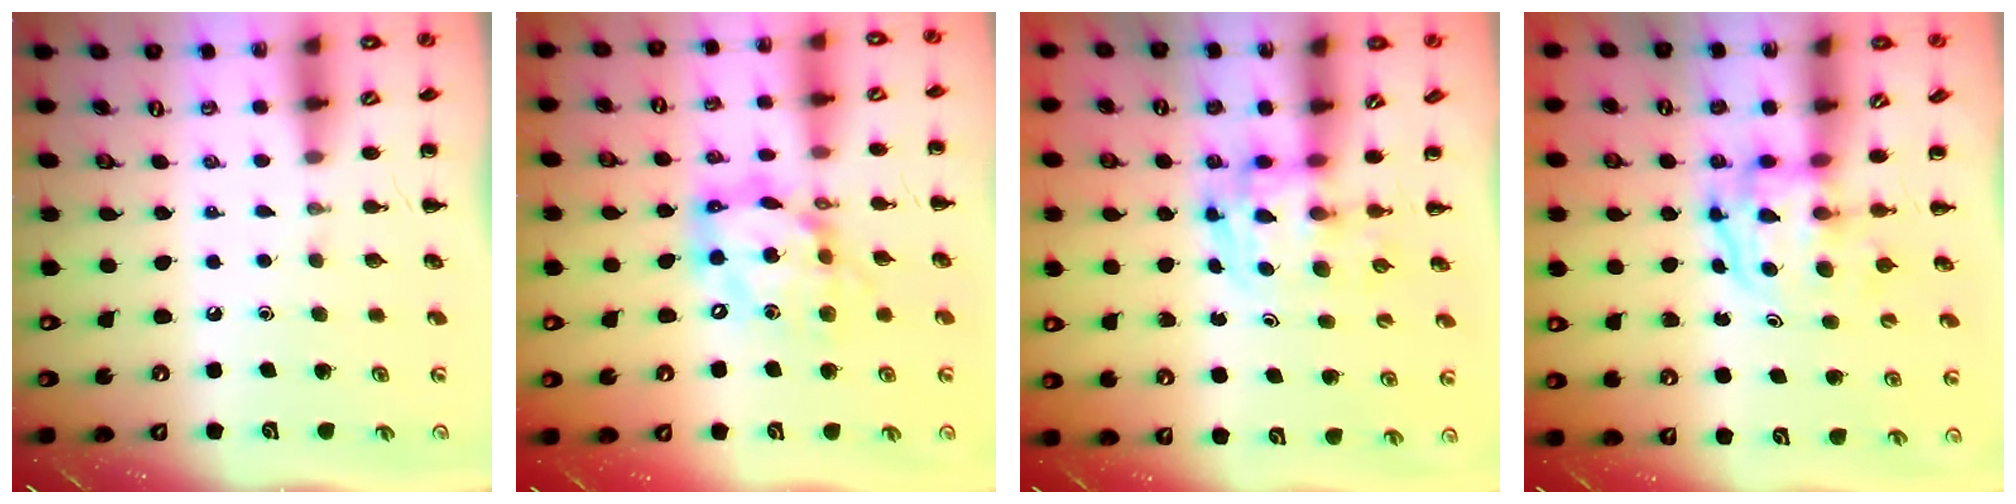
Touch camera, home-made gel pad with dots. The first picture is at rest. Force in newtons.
{"total": 14.5, "press": 14.0, "slide": 3.6}
{"total": 3.7, "press": 3.7, "slide": 0.6}
{"total": 3.7, "press": 3.7, "slide": 0.6}